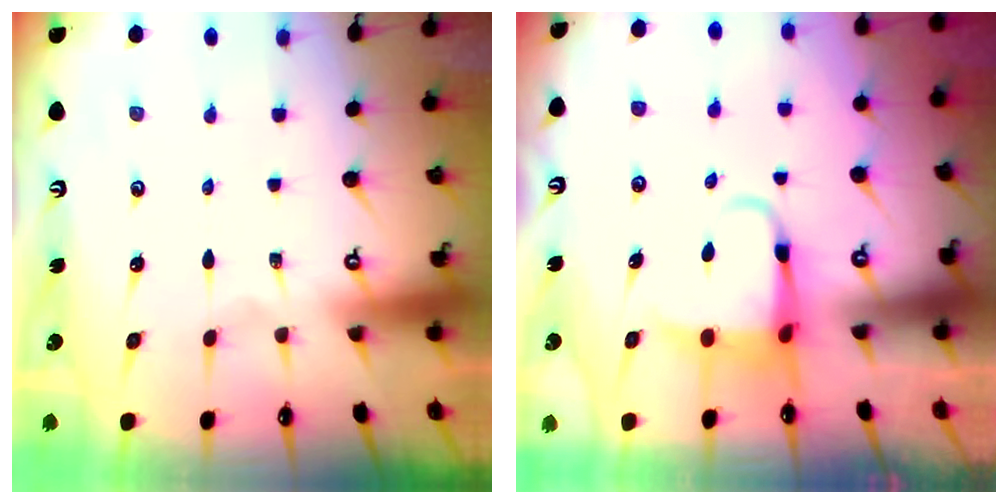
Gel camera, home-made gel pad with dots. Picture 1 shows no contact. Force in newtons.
{"total": 4.8, "press": 4.8, "slide": 0.7}